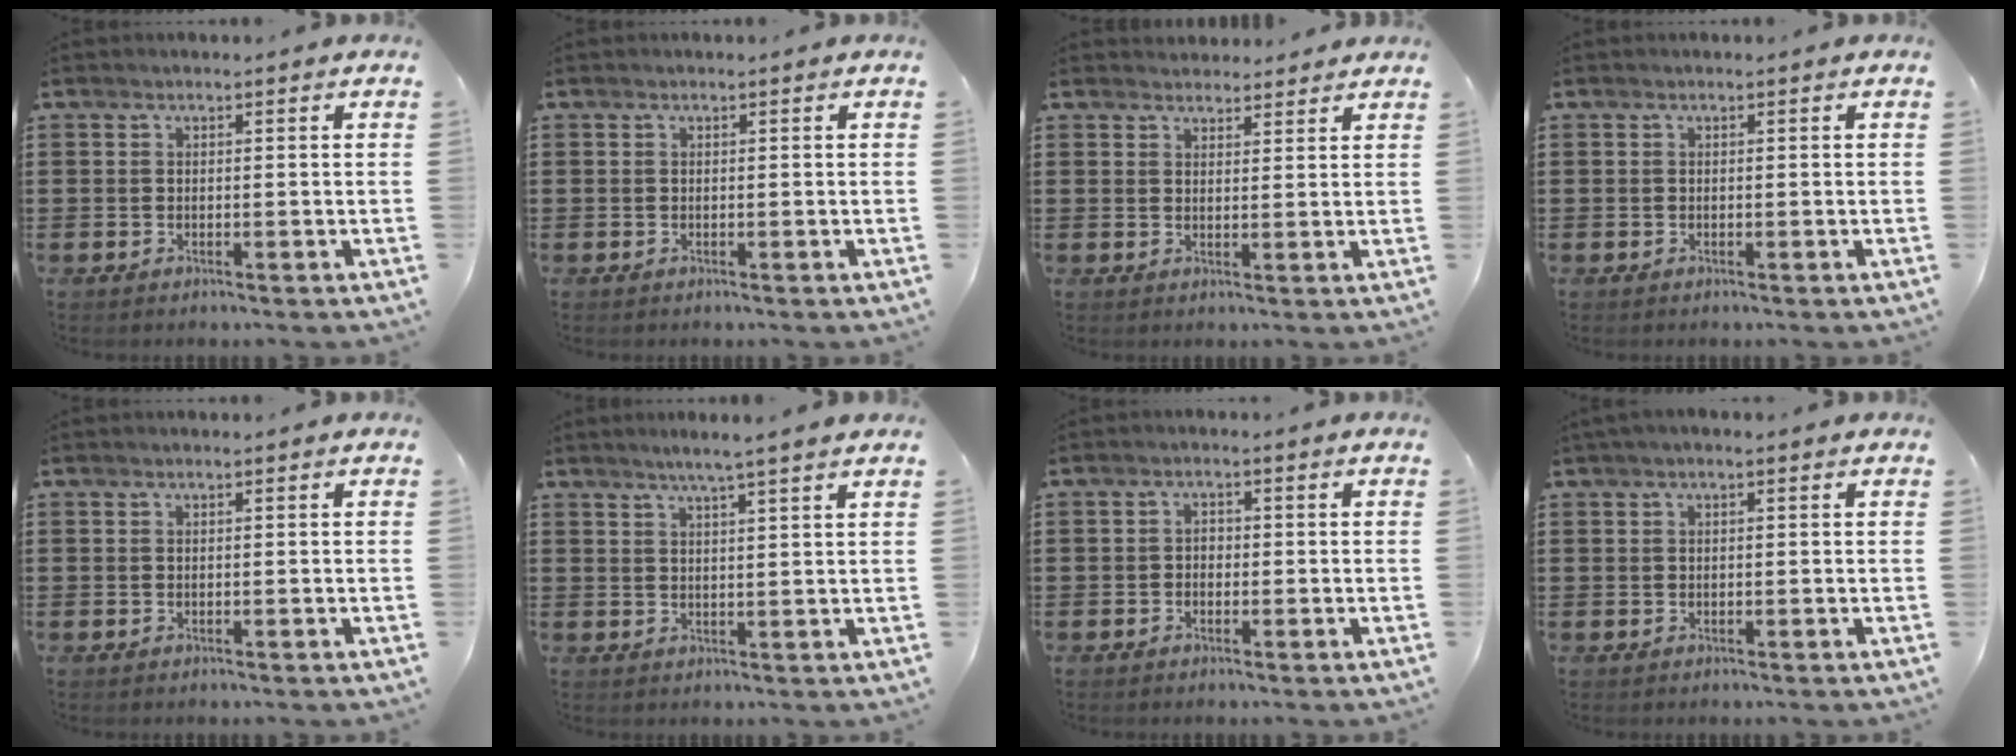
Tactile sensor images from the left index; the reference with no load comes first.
{"total": 0.0}
{"total": 2.5, "force": [2.4, 0.6, -0.3], "torque": [-0.003, -0.001, 0.046]}
{"total": 0.0}
{"total": 0.0}
{"total": 3.1, "force": [2.6, -0.8, 1.4], "torque": [-0.034, -0.006, 0.046]}
{"total": 1.2, "force": [-0.7, 0.9, 0.5], "torque": [-0.013, 0.002, -0.015]}
{"total": 0.8, "force": [0.2, 0.1, 0.8], "torque": [-0.015, 0.001, 0.004]}